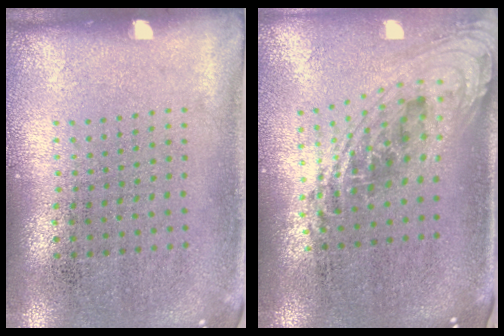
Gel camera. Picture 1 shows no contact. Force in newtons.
{"total": 2.3, "press": 1.7, "slide": 1.6}